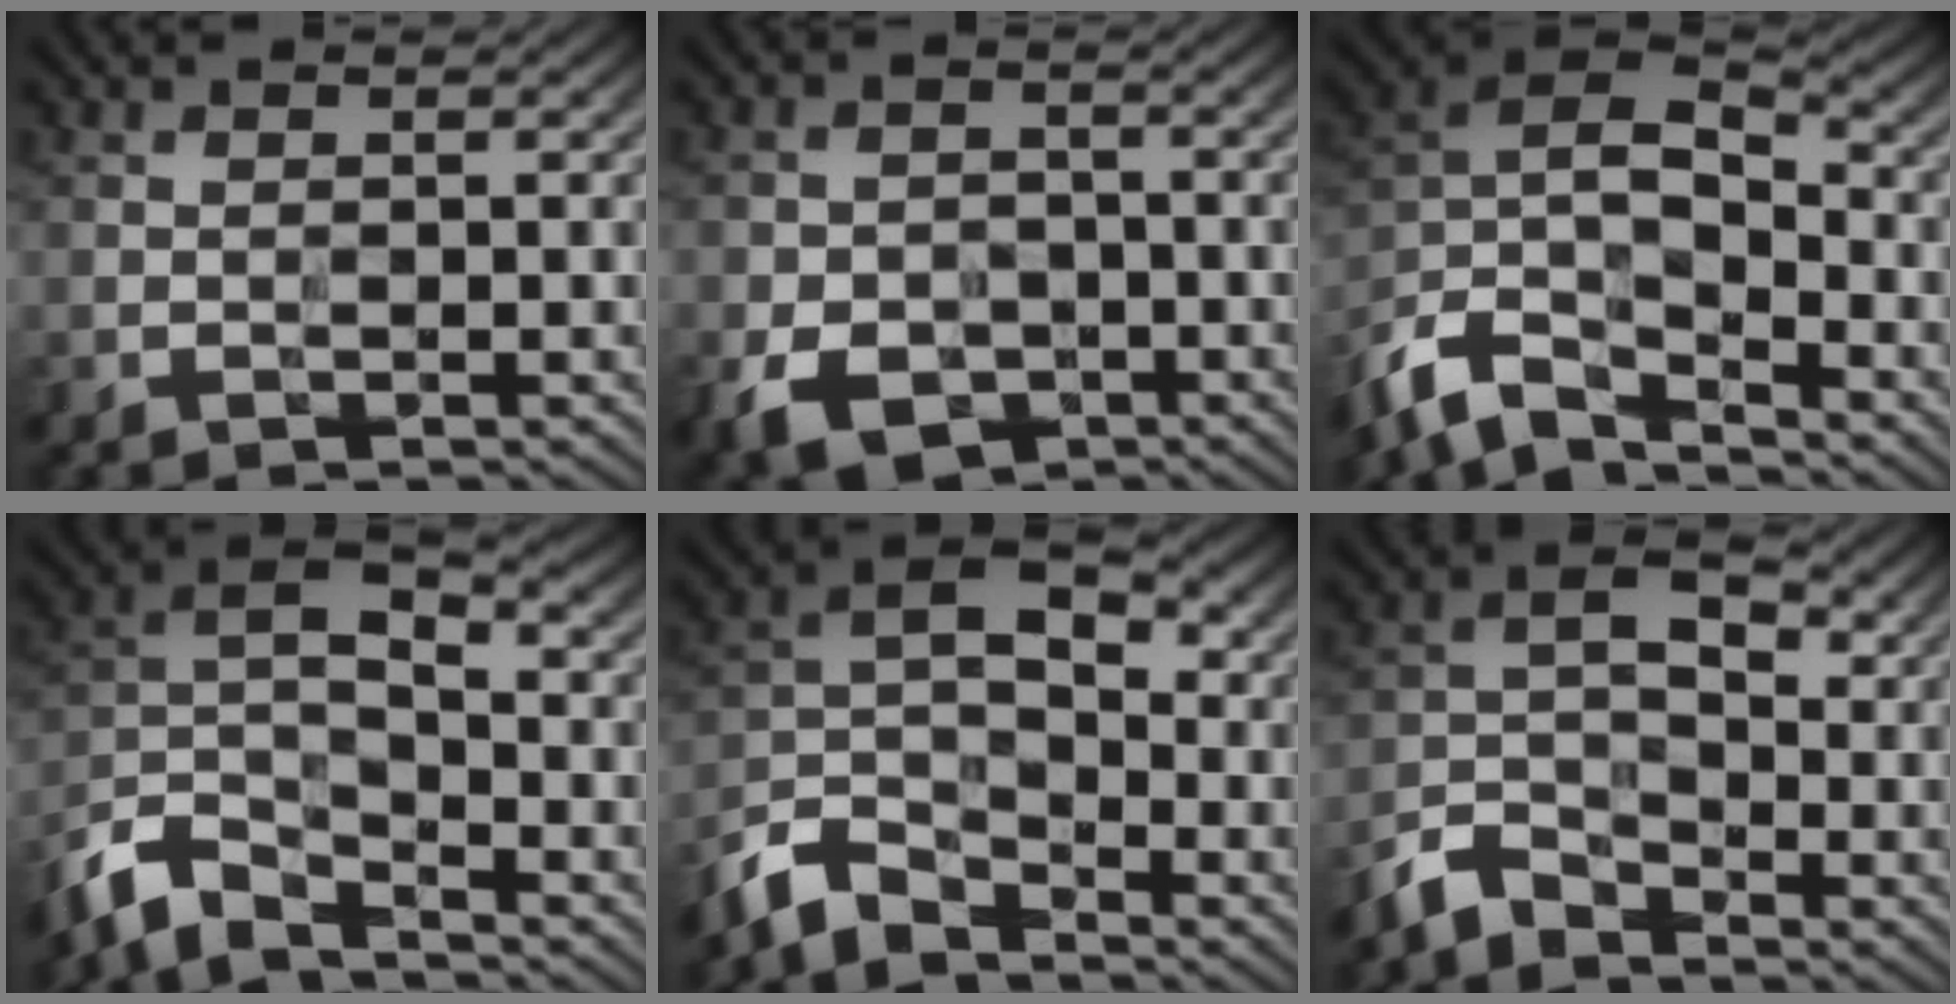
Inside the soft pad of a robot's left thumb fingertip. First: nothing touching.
{"total": 6.9, "force": [-3.6, 4.8, 3.6], "torque": [-0.072, -0.019, -0.061]}
{"total": 12.4, "force": [-8.0, 6.0, 7.4], "torque": [-0.168, -0.014, -0.160]}
{"total": 8.8, "force": [-6.2, 3.3, 5.3], "torque": [-0.101, -0.007, -0.142]}
{"total": 8.1, "force": [-5.7, 3.8, 4.2], "torque": [-0.075, -0.003, -0.135]}
{"total": 5.4, "force": [-3.8, 2.7, 2.8], "torque": [-0.052, 0.001, -0.093]}